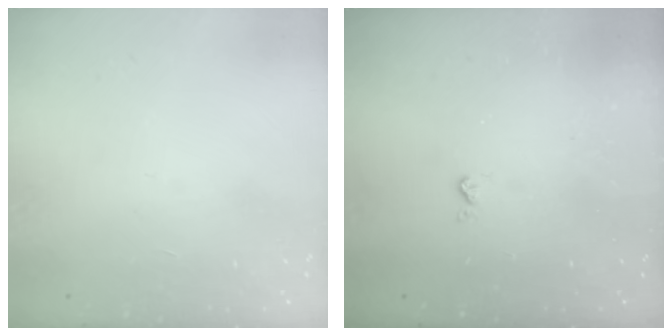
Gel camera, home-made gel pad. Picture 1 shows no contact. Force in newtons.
{"total": 2.0, "press": 2.0, "slide": 0.4}